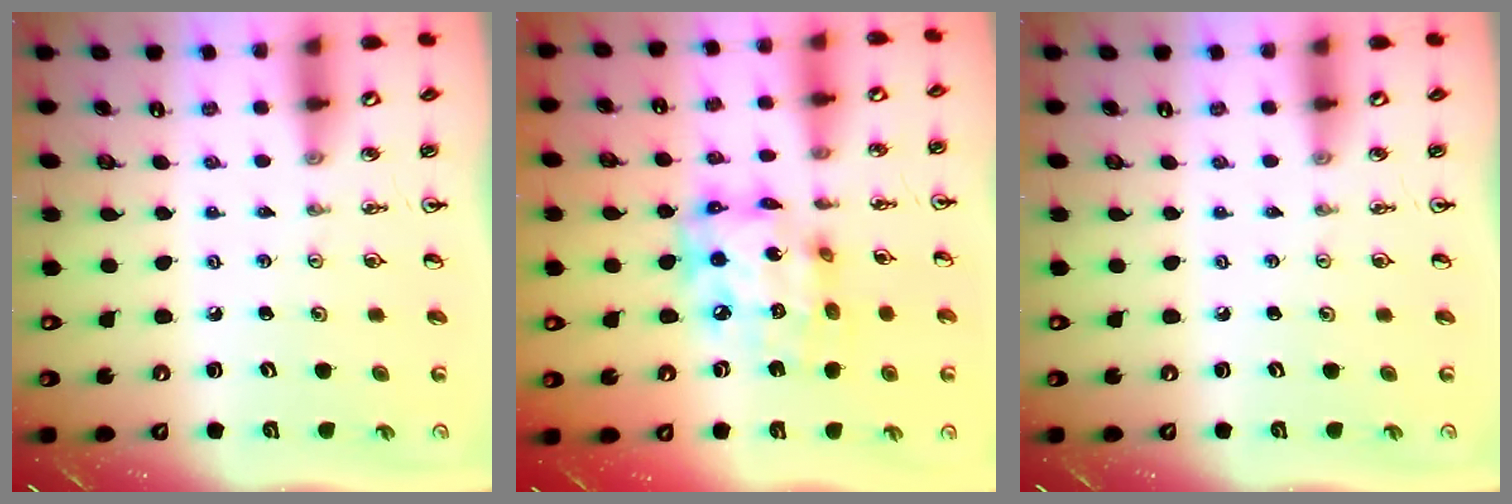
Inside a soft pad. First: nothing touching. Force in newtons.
{"total": 16.1, "press": 16.1, "slide": 1.2}
{"total": 0.0}